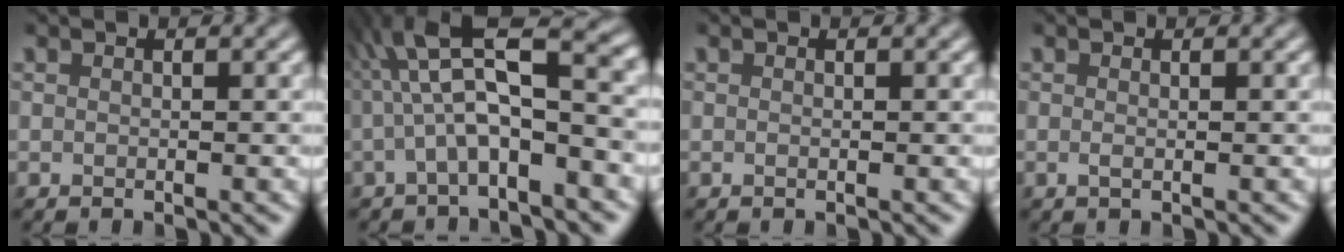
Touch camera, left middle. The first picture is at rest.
{"total": 8.6, "force": [-0.6, 2.6, 8.1], "torque": [-0.144, 0.034, -0.024]}
{"total": 0.5, "force": [0.0, 0.2, 0.5], "torque": [-0.008, -0.006, -0.003]}
{"total": 0.9, "force": [-0.1, 0.3, 0.8], "torque": [-0.013, 0.000, -0.002]}